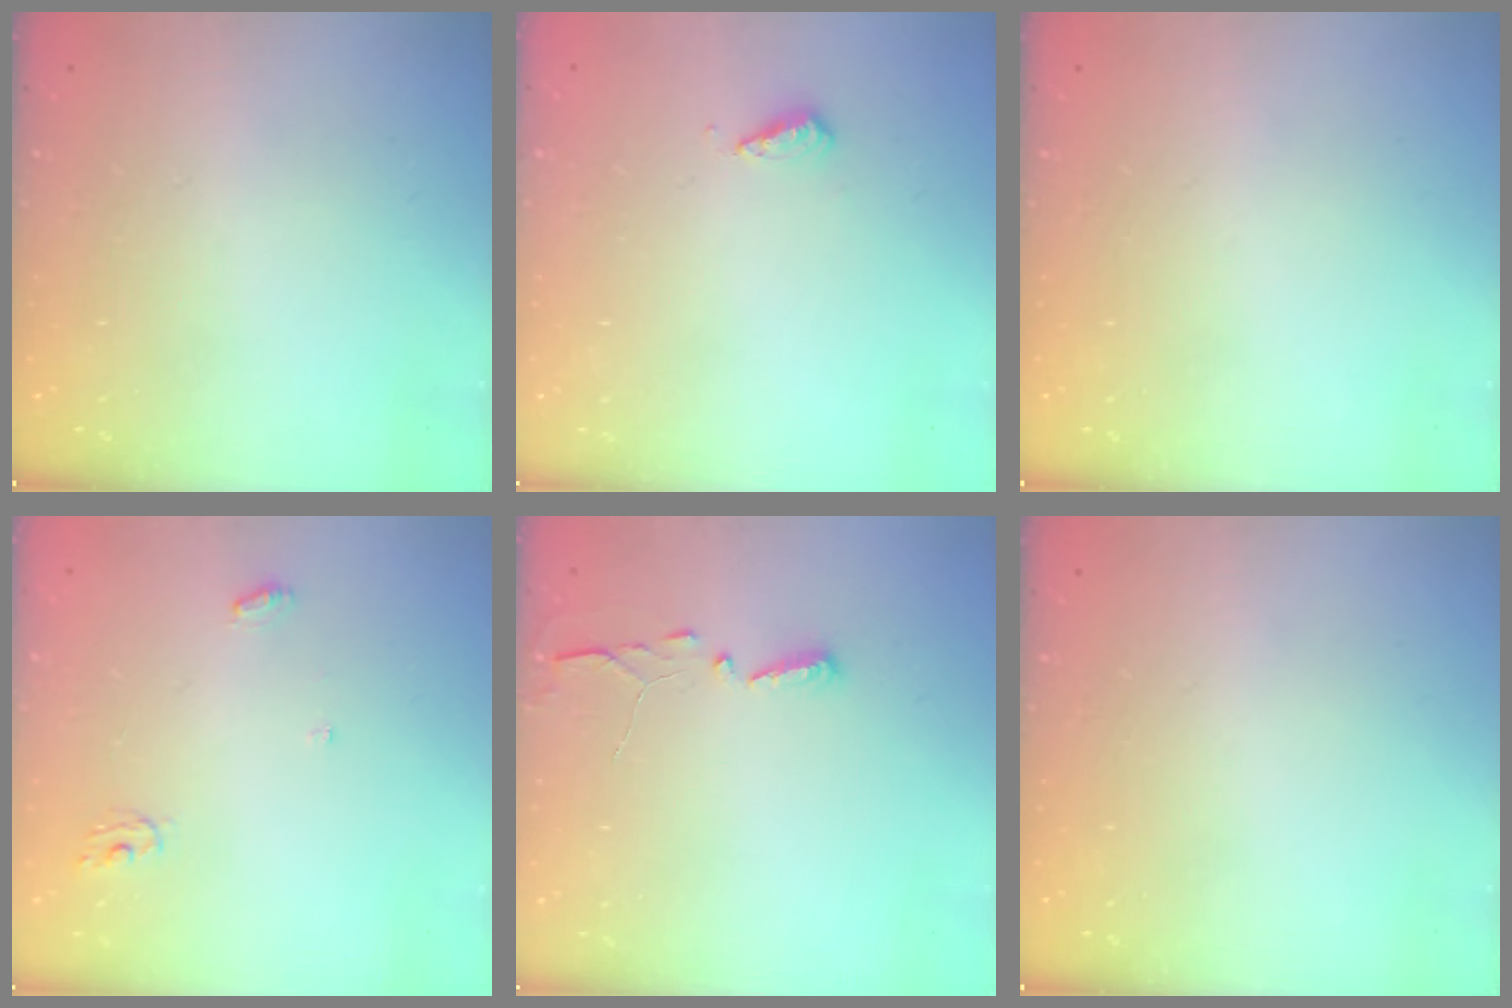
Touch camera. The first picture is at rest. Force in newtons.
{"total": 2.8, "press": 2.8, "slide": 0.7}
{"total": 0.0}
{"total": 4.1, "press": 4.1, "slide": 0.2}
{"total": 2.9, "press": 2.9, "slide": 0.4}
{"total": 0.0}